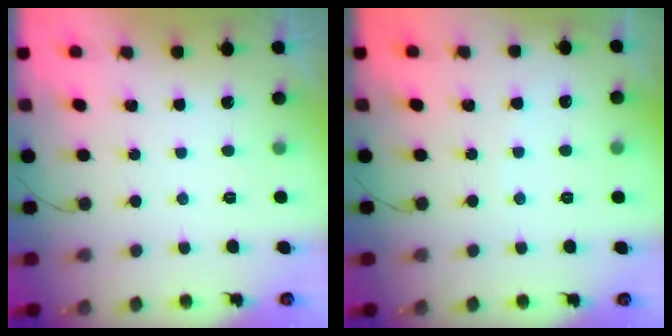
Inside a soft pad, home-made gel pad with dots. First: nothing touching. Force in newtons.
{"total": 2.9, "press": 2.9, "slide": 0.4}